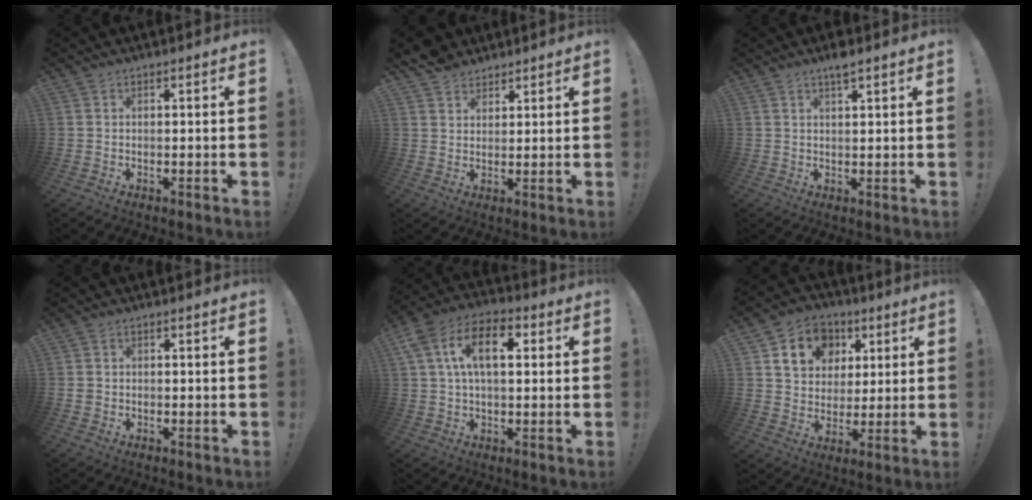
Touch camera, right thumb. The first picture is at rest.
{"total": 5.3, "force": [4.3, 2.9, 0.4], "torque": [-0.011, -0.026, 0.085]}
{"total": 3.8, "force": [2.7, 0.2, 2.6], "torque": [-0.041, -0.011, 0.043]}
{"total": 1.4, "force": [-0.3, 1.3, 0.2], "torque": [-0.007, 0.008, -0.004]}
{"total": 13.2, "force": [3.5, 7.4, 10.4], "torque": [-0.197, 0.013, 0.061]}
{"total": 13.6, "force": [5.6, 11.2, 5.3], "torque": [-0.080, -0.017, 0.113]}